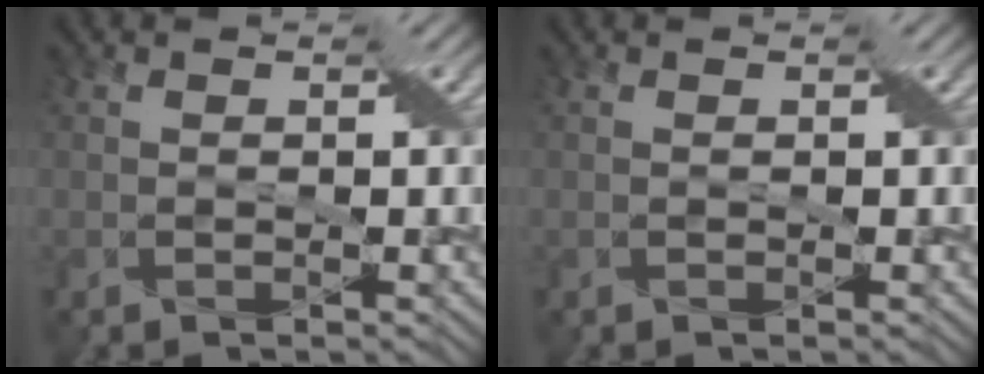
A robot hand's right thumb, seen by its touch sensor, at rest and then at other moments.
{"total": 0.0}